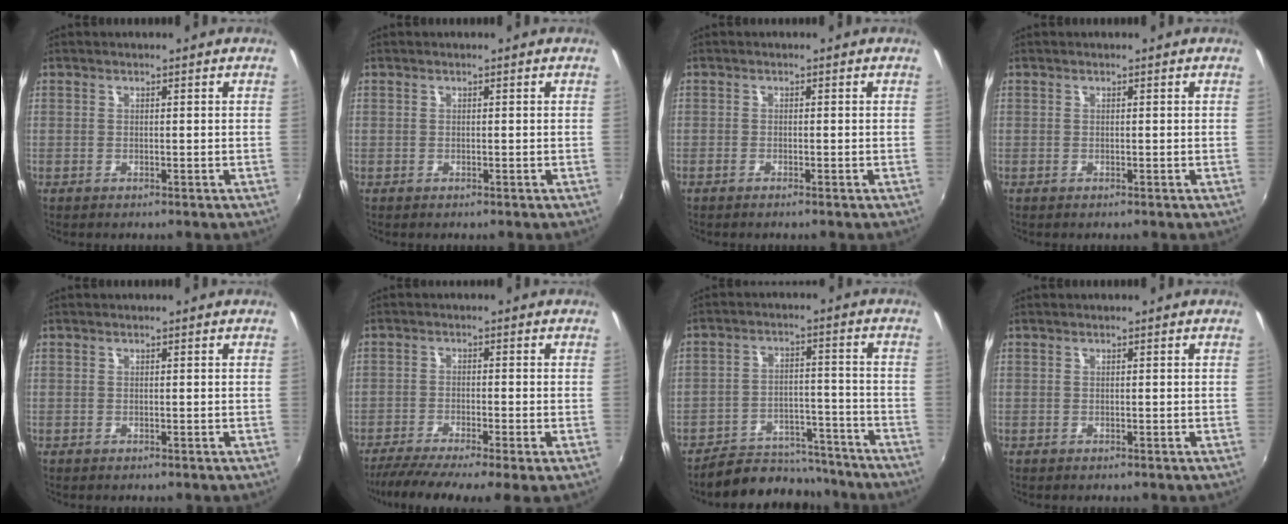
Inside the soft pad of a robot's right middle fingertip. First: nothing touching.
{"total": 0.0}
{"total": 0.8, "force": [-0.7, -0.1, 0.4], "torque": [-0.009, -0.002, -0.015]}
{"total": 0.0}
{"total": 0.0}
{"total": 7.9, "force": [-5.8, 0.0, 5.4], "torque": [-0.111, -0.031, -0.100]}
{"total": 12.1, "force": [-11.0, 4.7, 1.9], "torque": [-0.045, 0.034, -0.148]}
{"total": 0.0}